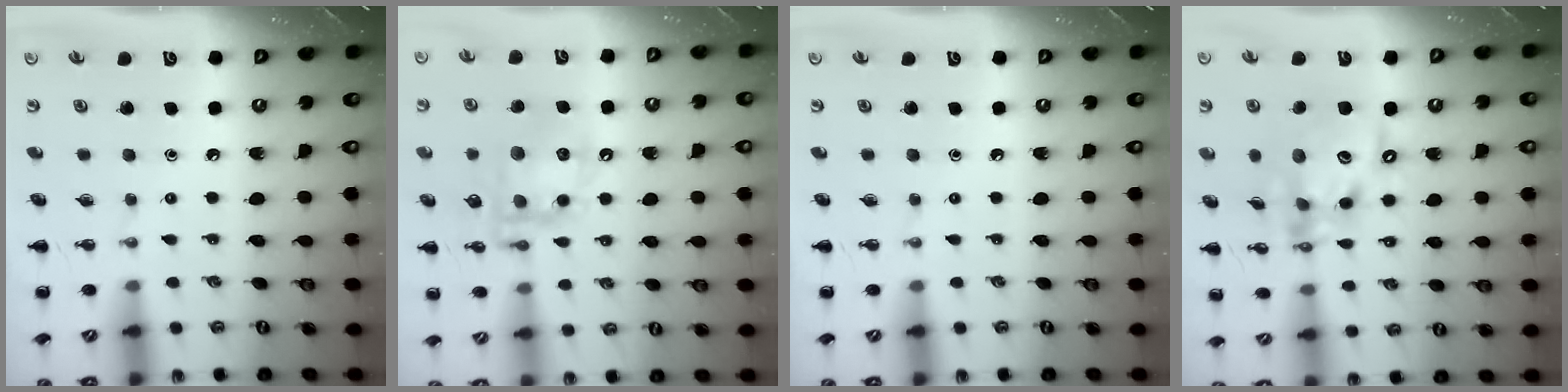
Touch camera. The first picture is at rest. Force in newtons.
{"total": 15.2, "press": 14.9, "slide": 2.6}
{"total": 0.0}
{"total": 15.8, "press": 15.3, "slide": 4.0}